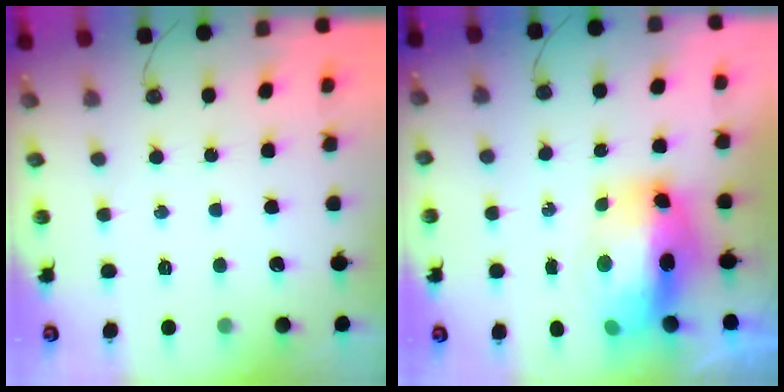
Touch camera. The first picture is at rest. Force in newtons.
{"total": 14.4, "press": 14.3, "slide": 2.1}